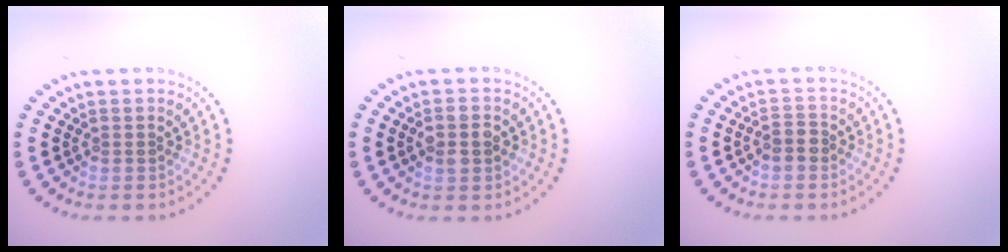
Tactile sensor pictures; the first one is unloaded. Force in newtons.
{"total": 2.4, "press": 2.4, "slide": 0.2}
{"total": 1.5, "press": 1.4, "slide": 0.5}